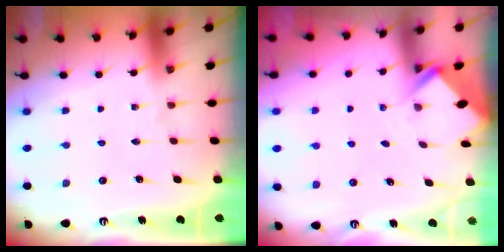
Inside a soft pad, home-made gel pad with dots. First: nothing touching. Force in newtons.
{"total": 2.7, "press": 2.7, "slide": 0.2}